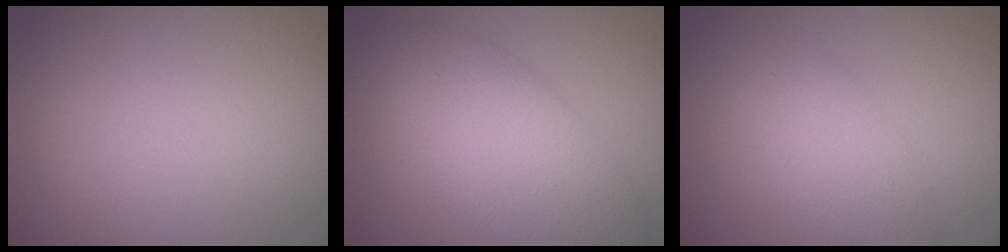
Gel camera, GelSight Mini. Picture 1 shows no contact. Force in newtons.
{"total": 7.9, "press": 7.9, "slide": 0.3}
{"total": 3.8, "press": 3.8, "slide": 0.2}